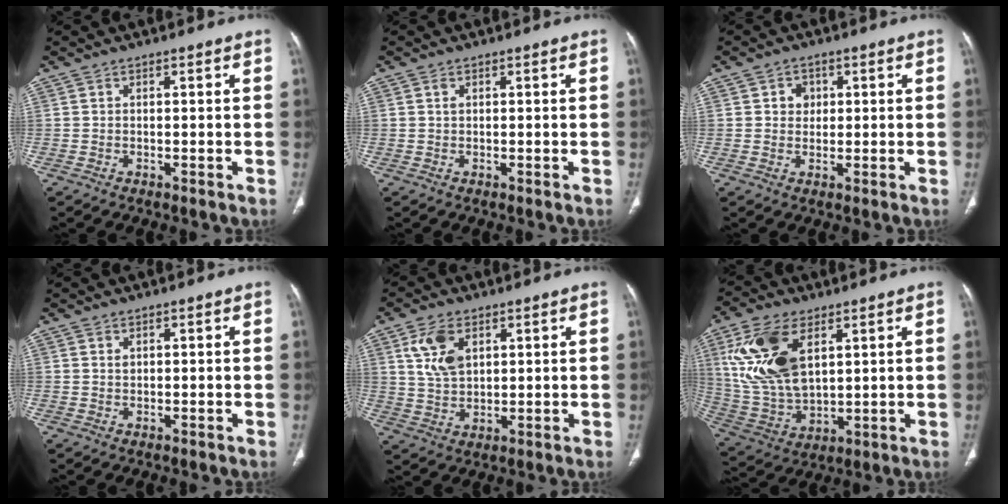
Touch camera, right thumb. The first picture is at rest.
{"total": 0.6, "force": [0.3, 0.4, 0.4], "torque": [-0.007, 0.002, 0.006]}
{"total": 3.1, "force": [0.8, 2.7, 1.2], "torque": [0.000, 0.000, 0.011]}
{"total": 0.7, "force": [0.4, 0.5, 0.4], "torque": [-0.005, 0.000, 0.009]}
{"total": 7.8, "force": [3.1, 4.6, 5.4], "torque": [-0.096, -0.010, 0.068]}
{"total": 17.2, "force": [6.3, 9.3, 13.0], "torque": [-0.256, -0.021, 0.133]}